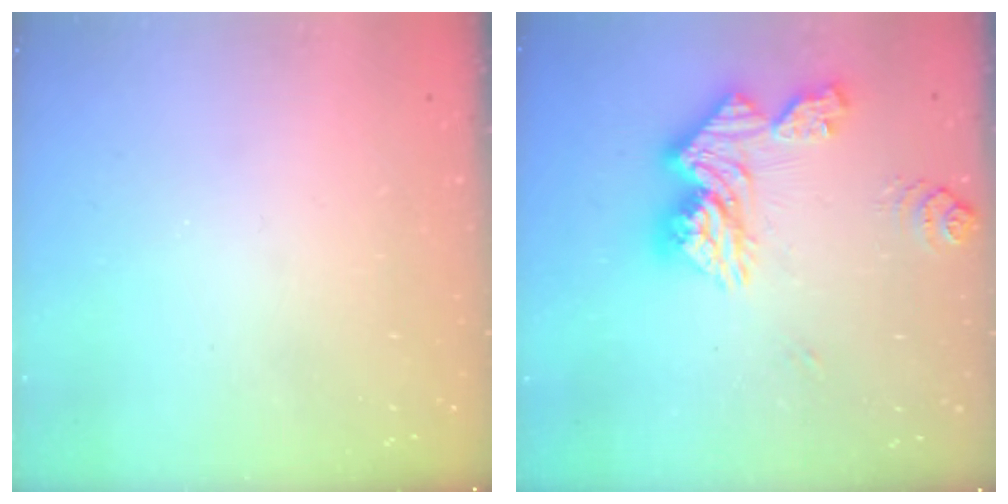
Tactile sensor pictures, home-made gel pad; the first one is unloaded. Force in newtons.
{"total": 15.4, "press": 15.3, "slide": 1.1}